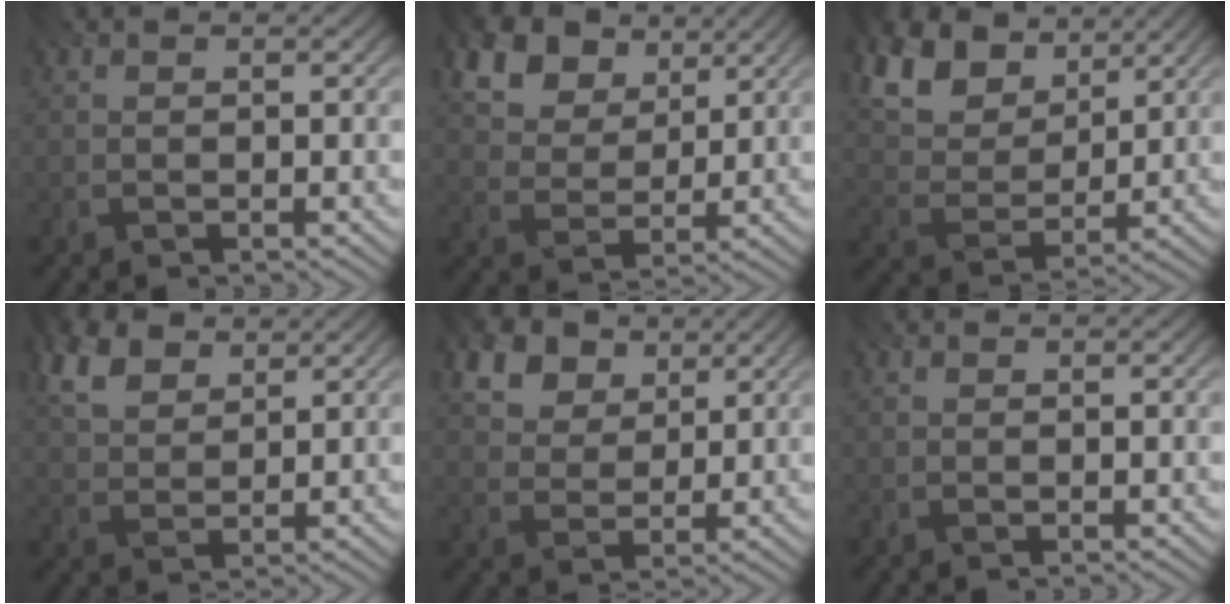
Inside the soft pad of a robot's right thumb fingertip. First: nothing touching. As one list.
[{"total": 12.8, "force": [7.3, 8.2, 6.6], "torque": [-0.181, 0.007, 0.135]}, {"total": 12.8, "force": [7.6, 7.3, 7.4], "torque": [-0.206, 0.026, 0.108]}, {"total": 6.8, "force": [4.1, 3.7, 3.9], "torque": [-0.107, 0.010, 0.082]}, {"total": 10.8, "force": [6.3, 7.0, 5.3], "torque": [-0.163, 0.000, 0.118]}, {"total": 0.0}]